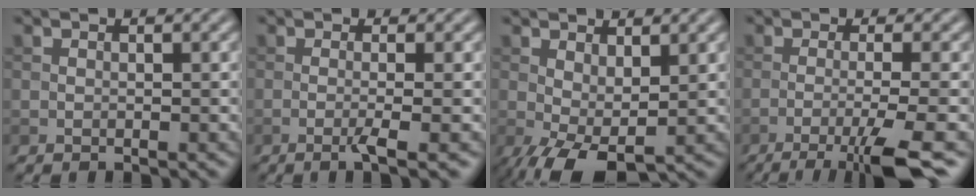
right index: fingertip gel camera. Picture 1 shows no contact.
{"total": 2.6, "force": [-0.7, 0.5, 2.4], "torque": [-0.037, -0.003, -0.019]}
{"total": 4.7, "force": [-0.8, 2.0, 4.2], "torque": [-0.089, -0.005, -0.012]}
{"total": 5.9, "force": [-3.0, 0.9, 5.0], "torque": [-0.070, -0.002, -0.061]}